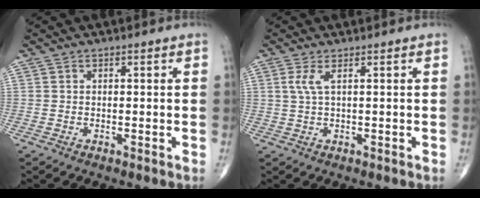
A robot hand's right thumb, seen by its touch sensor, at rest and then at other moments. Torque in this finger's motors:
{"motor_torque": [0.11, -0.25, 0.27, 0.23, 0.03]}